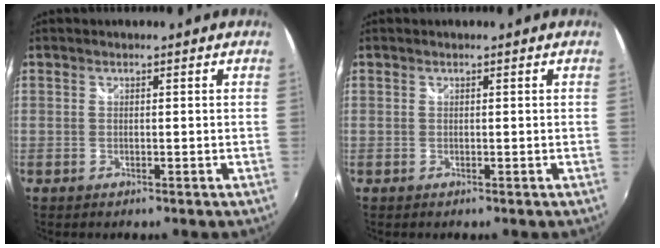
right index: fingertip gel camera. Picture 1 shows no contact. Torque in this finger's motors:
{"motor_torque": [0.01, 0.01, -0.02, 0.00]}